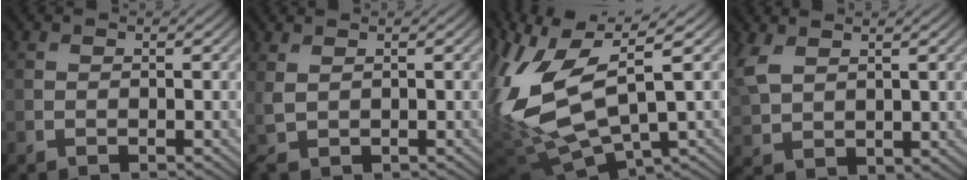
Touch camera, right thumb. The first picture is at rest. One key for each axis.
{"total": 1.4, "fx": 0.8, "fy": 0.5, "fz": 1.0, "tx": -0.033, "ty": -0.001, "tz": 0.018}
{"total": 15.0, "fx": 1.1, "fy": 5.9, "fz": 13.8, "tx": -0.327, "ty": 0.002, "tz": 0.029}
{"total": 5.8, "fx": 2.7, "fy": 3.4, "fz": 3.9, "tx": -0.117, "ty": 0.000, "tz": 0.060}